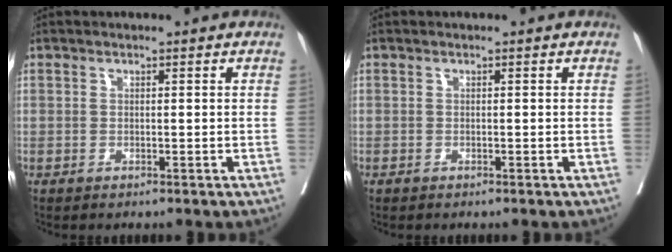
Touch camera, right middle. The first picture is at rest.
{"total": 0.0}